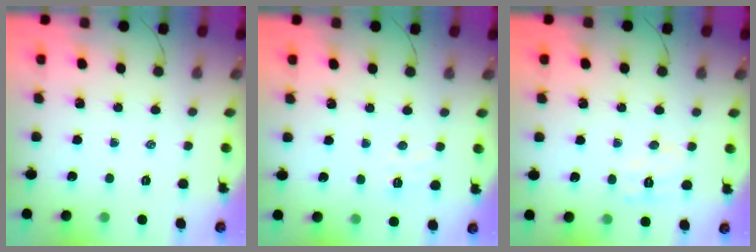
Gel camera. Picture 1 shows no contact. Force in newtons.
{"total": 4.1, "press": 4.0, "slide": 0.9}
{"total": 7.5, "press": 7.4, "slide": 1.2}